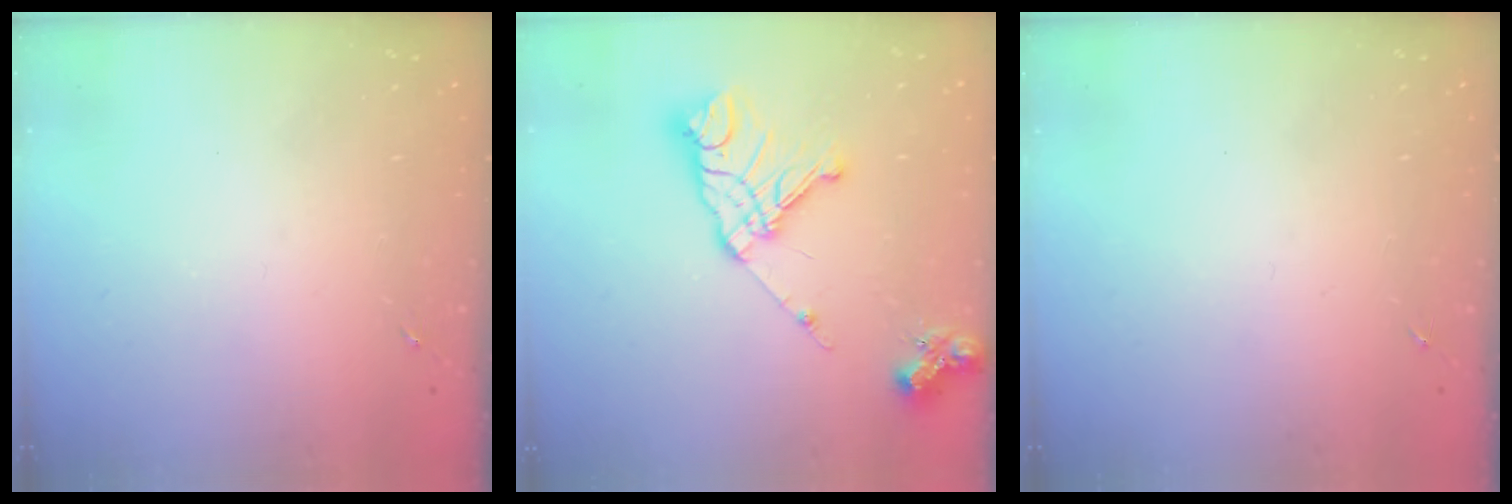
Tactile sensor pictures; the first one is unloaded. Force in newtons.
{"total": 18.6, "press": 18.5, "slide": 2.1}
{"total": 0.0}